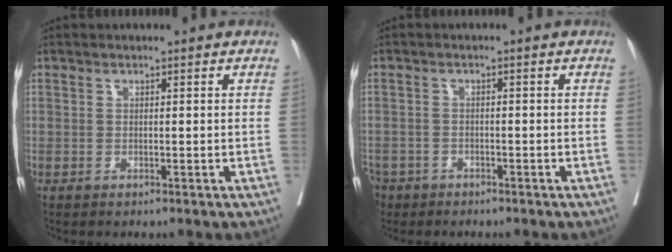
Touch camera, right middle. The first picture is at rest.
{"total": 5.4, "force": [-4.0, 3.5, 0.9], "torque": [-0.028, -0.002, -0.072]}